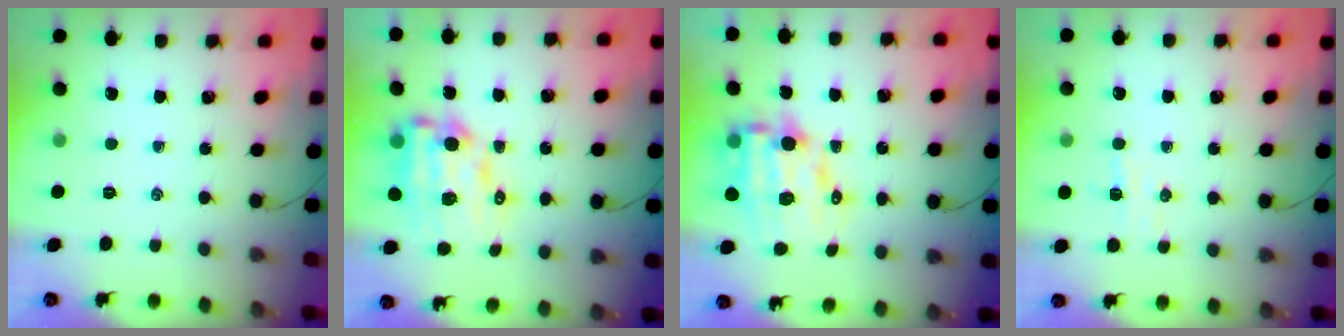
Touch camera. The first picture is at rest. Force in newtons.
{"total": 14.5, "press": 14.1, "slide": 3.3}
{"total": 12.4, "press": 12.0, "slide": 3.2}
{"total": 3.8, "press": 3.7, "slide": 0.9}